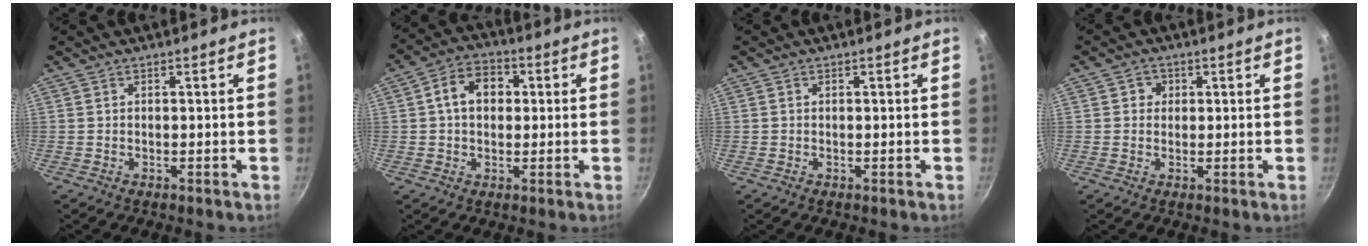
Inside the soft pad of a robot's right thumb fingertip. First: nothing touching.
{"total": 8.7, "force": [1.3, 6.5, 5.7], "torque": [-0.065, 0.018, 0.008]}
{"total": 0.0}
{"total": 2.6, "force": [0.6, 2.5, 0.6], "torque": [0.007, 0.000, 0.003]}